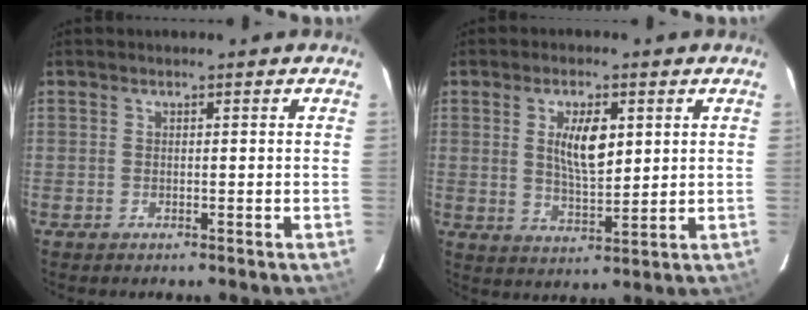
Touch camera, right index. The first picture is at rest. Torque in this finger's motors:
{"motor_torque": [0.27, 0.10, 0.30, 0.12]}